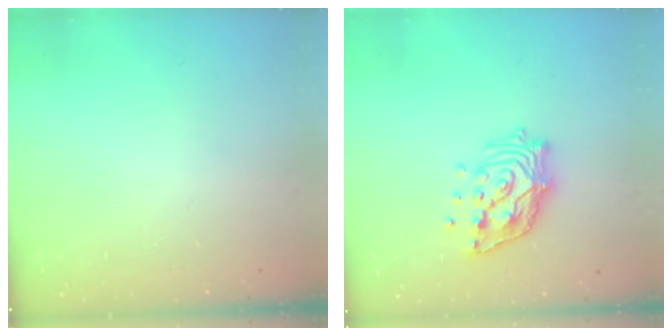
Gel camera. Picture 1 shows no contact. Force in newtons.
{"total": 14.8, "press": 14.7, "slide": 1.9}